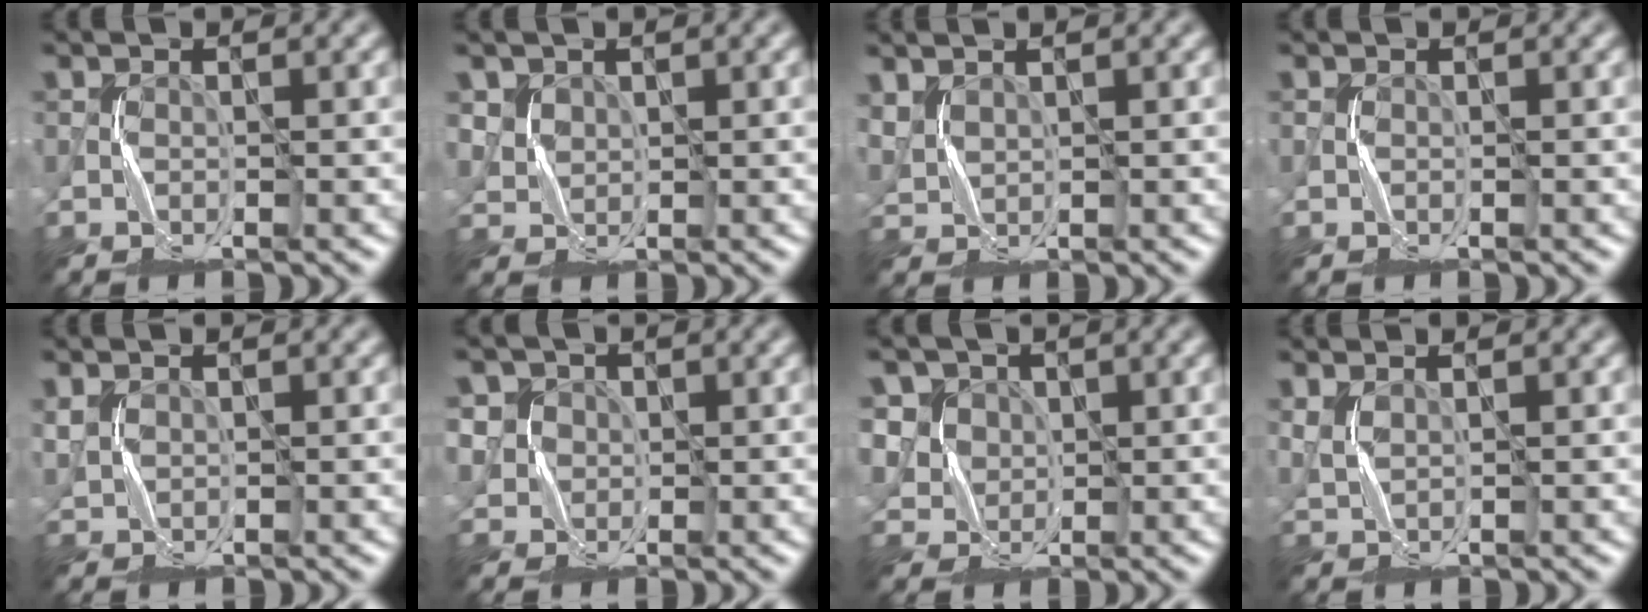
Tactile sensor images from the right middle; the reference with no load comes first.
{"total": 1.8, "force": [1.2, 1.3, 0.1], "torque": [-0.022, -0.014, 0.036]}
{"total": 1.9, "force": [1.4, 1.0, 0.8], "torque": [-0.034, -0.001, 0.034]}
{"total": 0.0}
{"total": 1.4, "force": [0.6, 1.0, 0.7], "torque": [-0.029, -0.002, 0.016]}
{"total": 3.8, "force": [1.4, 3.5, 0.7], "torque": [-0.027, 0.006, 0.024]}
{"total": 5.7, "force": [2.5, 4.8, 1.8], "torque": [-0.047, 0.003, 0.041]}
{"total": 1.2, "force": [0.8, 0.2, 0.8], "torque": [-0.030, -0.003, 0.023]}